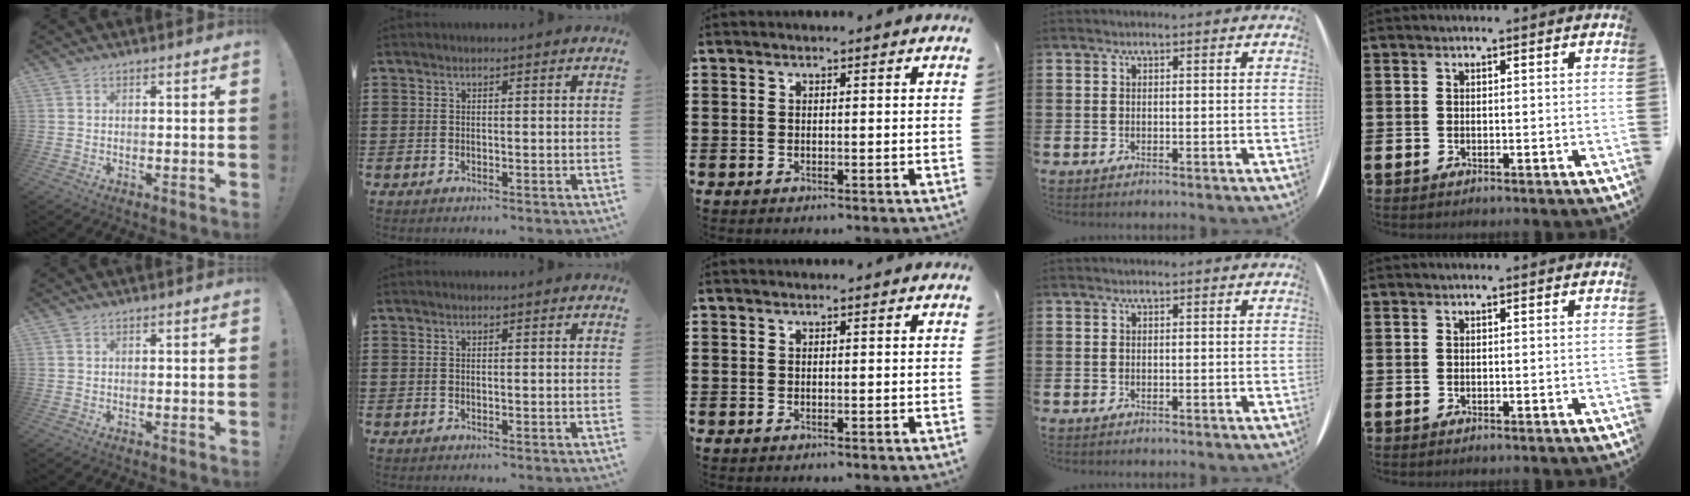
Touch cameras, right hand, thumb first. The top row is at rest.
{}